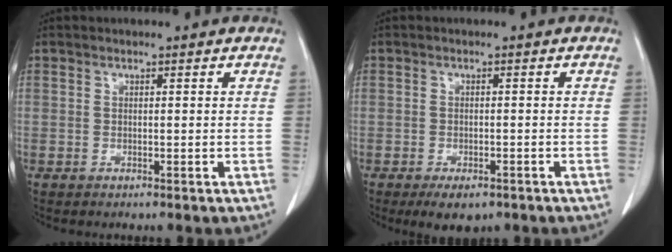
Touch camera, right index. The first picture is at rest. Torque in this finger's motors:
{"motor_torque": [-0.03, 0.04, 0.04, 0.00]}